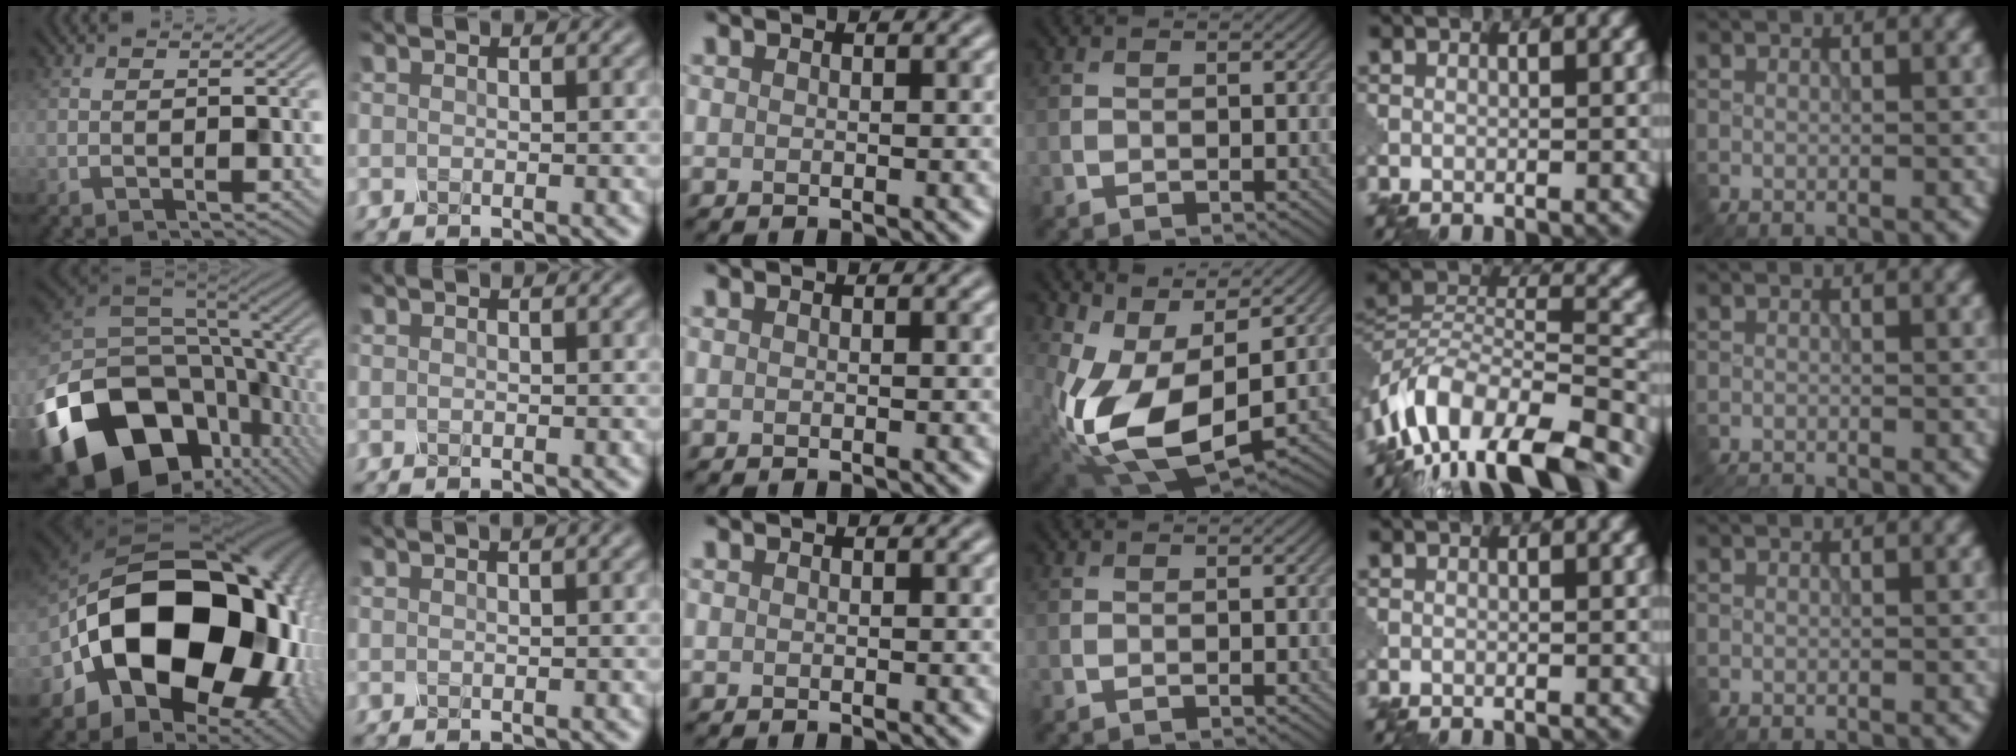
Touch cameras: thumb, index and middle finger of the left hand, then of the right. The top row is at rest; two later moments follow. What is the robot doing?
{"motion": "shake", "object": "sieve"}